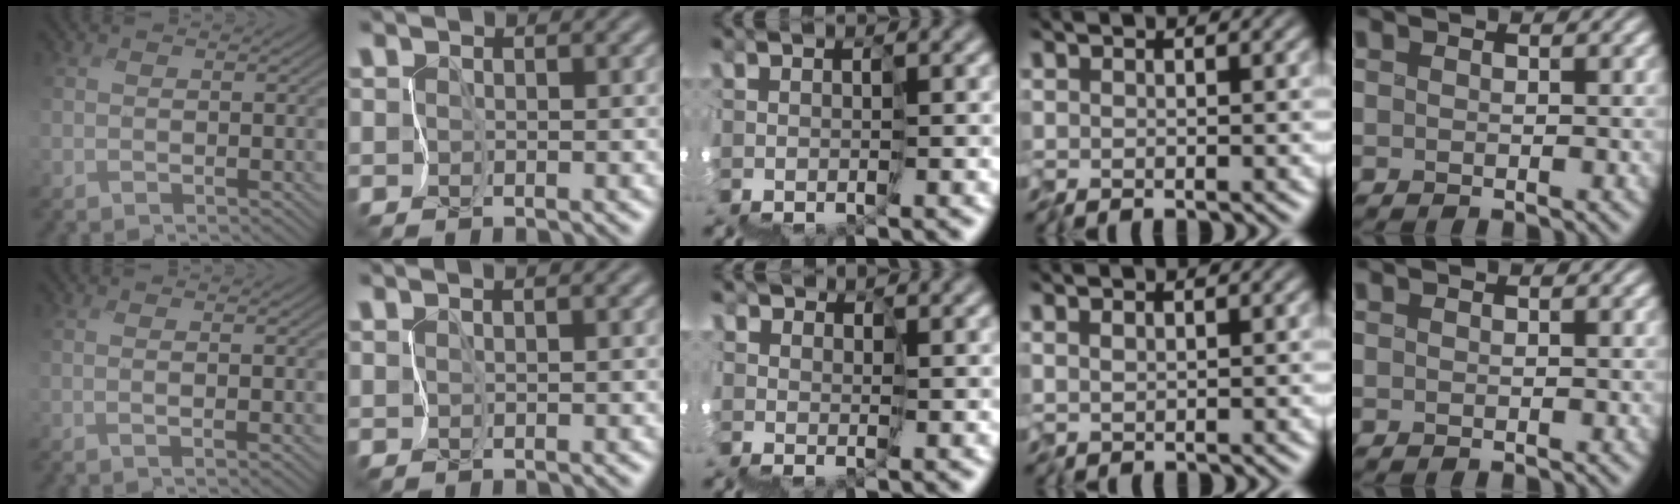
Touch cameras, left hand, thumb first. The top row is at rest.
{"thumb": {"total": 1.2, "force": [0.1, -0.2, 1.1], "torque": [-0.026, 0.002, -0.001]}, "index": {"total": 1.6, "force": [1.3, 0.1, 0.9], "torque": [-0.021, 0.004, 0.018]}, "middle": {"total": 1.7, "force": [1.6, 0.0, -0.4], "torque": [0.002, 0.013, 0.031]}, "ring": {"total": 0.8, "force": [0.4, 0.2, 0.6], "torque": [-0.015, 0.000, 0.008]}}